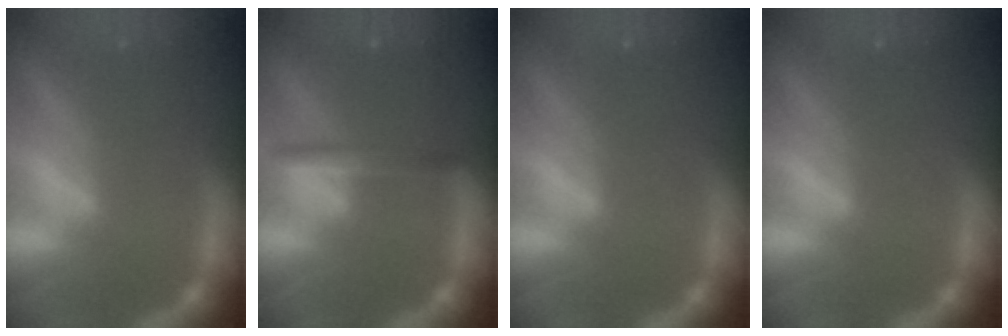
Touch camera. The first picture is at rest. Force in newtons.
{"total": 2.4}
{"total": 0.0}
{"total": 0.0}